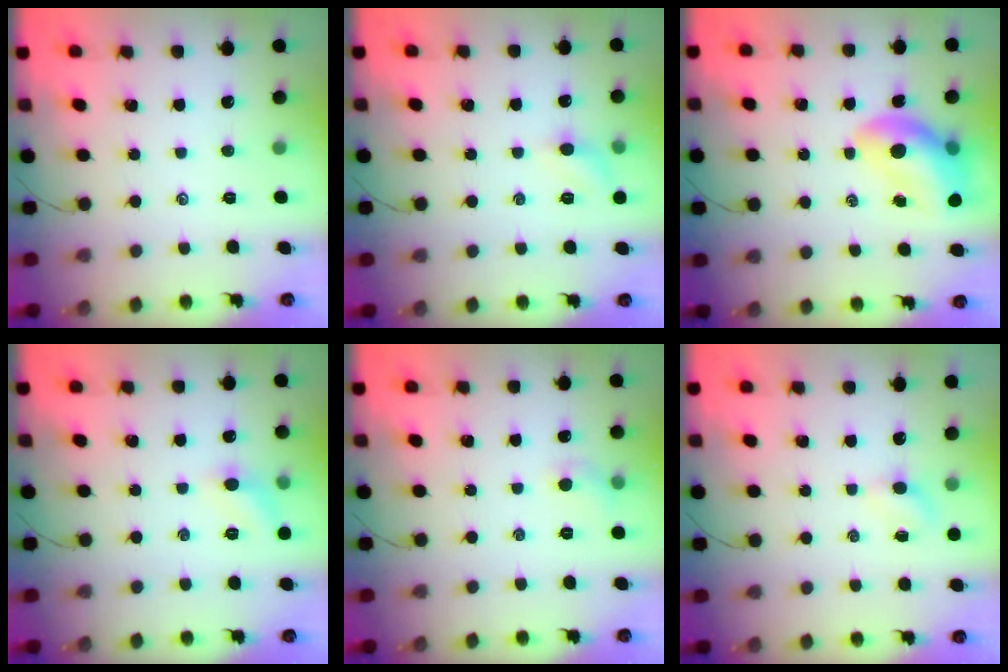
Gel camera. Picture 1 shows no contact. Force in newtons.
{"total": 5.3, "press": 4.9, "slide": 1.8}
{"total": 13.3, "press": 12.8, "slide": 3.8}
{"total": 6.8, "press": 6.6, "slide": 1.5}
{"total": 4.8, "press": 4.6, "slide": 1.5}
{"total": 2.9, "press": 2.8, "slide": 0.9}